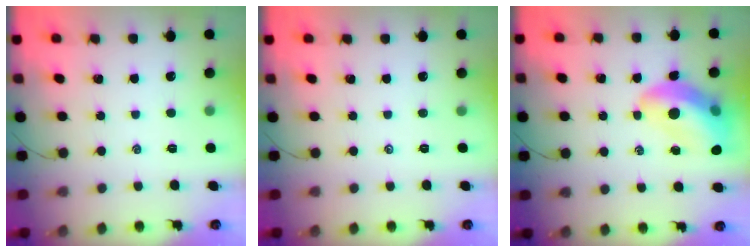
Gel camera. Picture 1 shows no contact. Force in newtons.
{"total": 0.0}
{"total": 13.8, "press": 13.3, "slide": 3.7}